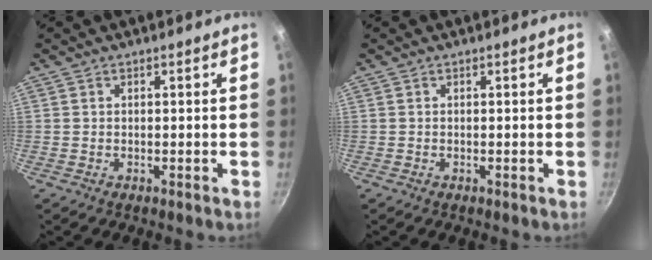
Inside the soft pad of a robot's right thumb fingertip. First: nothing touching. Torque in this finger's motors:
{"motor_torque": [-0.11, -0.04, 0.27, -0.18, 0.05]}